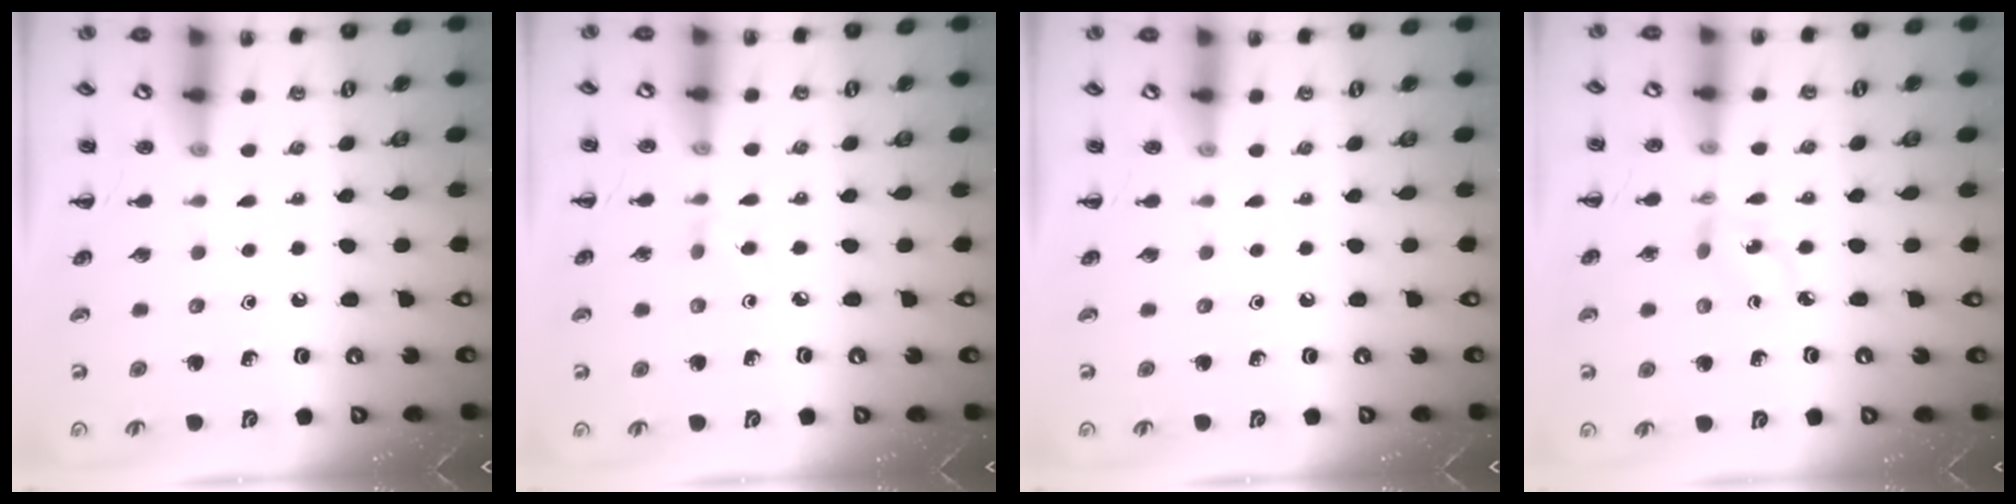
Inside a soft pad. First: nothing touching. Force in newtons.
{"total": 2.6, "press": 2.4, "slide": 1.0}
{"total": 0.0}
{"total": 2.0, "press": 2.0, "slide": 0.5}